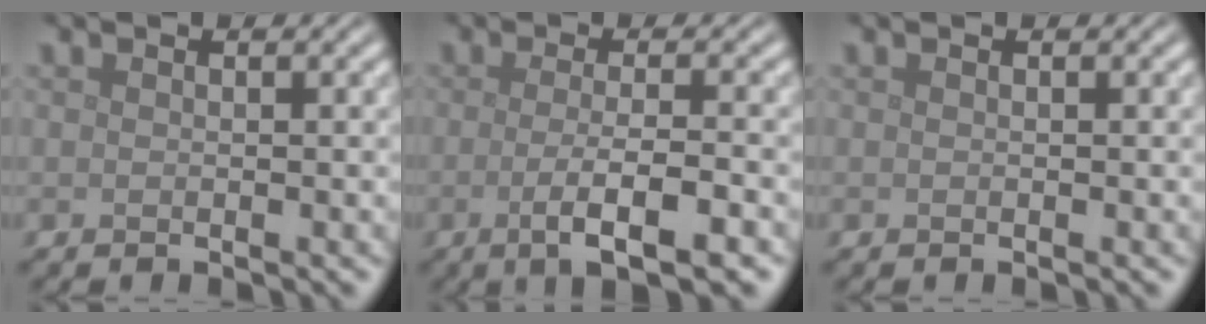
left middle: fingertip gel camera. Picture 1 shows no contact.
{"total": 4.7, "force": [-1.5, 1.1, 4.3], "torque": [-0.072, -0.008, -0.026]}
{"total": 0.0}